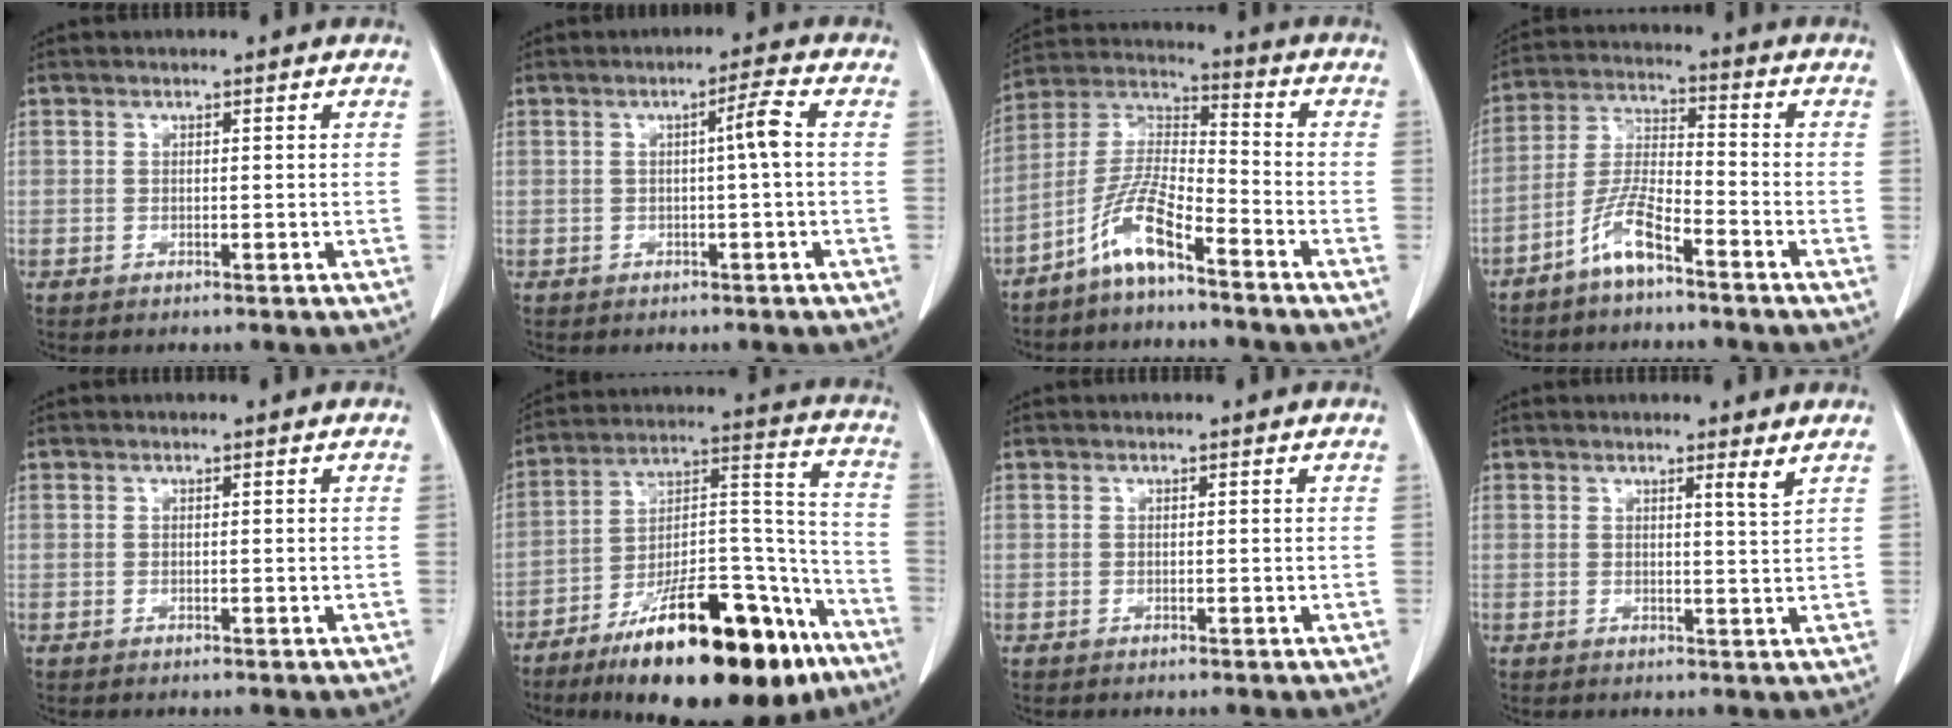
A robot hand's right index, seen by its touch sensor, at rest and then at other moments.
{"total": 3.3, "force": [0.1, -0.5, 3.2], "torque": [-0.051, 0.004, 0.001]}
{"total": 9.1, "force": [-6.2, 1.3, 6.5], "torque": [-0.145, 0.003, -0.128]}
{"total": 7.2, "force": [-5.0, 1.2, 5.0], "torque": [-0.113, 0.002, -0.103]}
{"total": 0.0}
{"total": 25.9, "force": [-17.3, 7.1, 17.8], "torque": [-0.228, 0.029, -0.273]}
{"total": 0.0}
{"total": 1.8, "force": [1.4, -0.5, 1.1], "torque": [-0.020, -0.015, 0.018]}